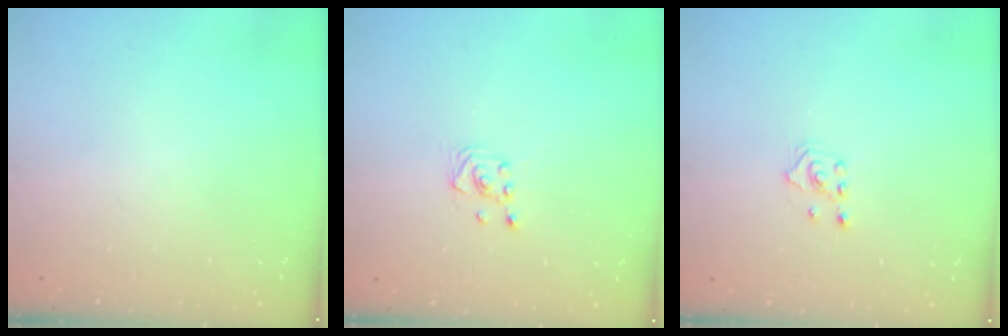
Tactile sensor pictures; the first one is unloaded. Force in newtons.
{"total": 3.1, "press": 2.8, "slide": 1.3}
{"total": 2.4, "press": 2.2, "slide": 0.8}